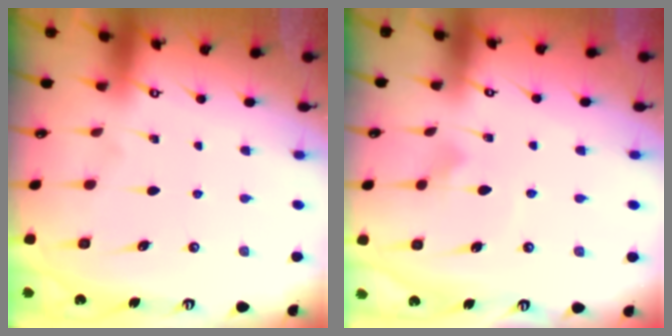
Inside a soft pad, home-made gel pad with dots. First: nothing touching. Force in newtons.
{"total": 3.0, "press": 3.0, "slide": 0.2}